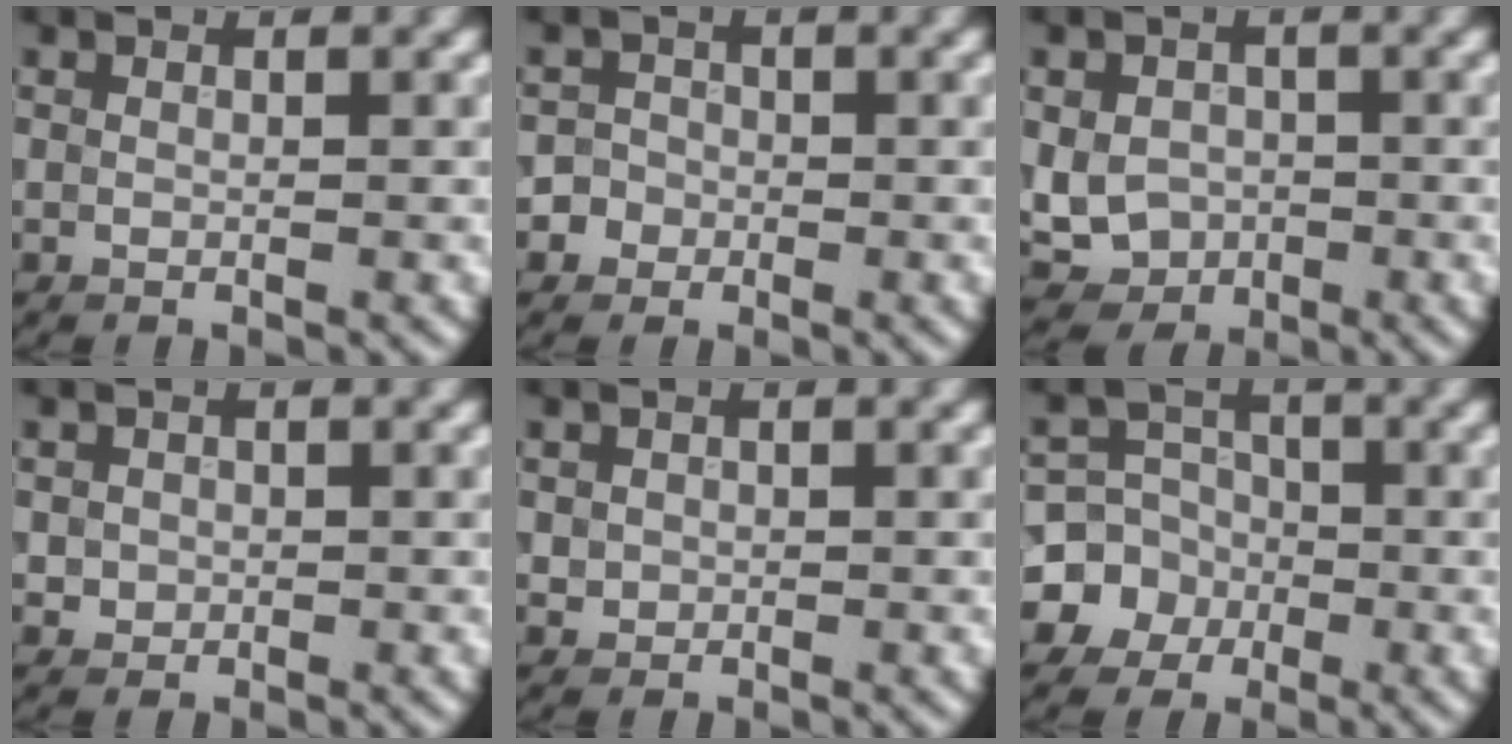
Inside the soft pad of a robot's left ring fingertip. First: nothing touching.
{"total": 2.2, "force": [-0.8, 2.0, 0.2], "torque": [0.025, 0.007, -0.021]}
{"total": 4.5, "force": [-0.7, 3.9, 2.2], "torque": [-0.032, -0.005, -0.020]}
{"total": 1.2, "force": [0.0, 1.1, 0.3], "torque": [0.003, -0.004, 0.000]}
{"total": 1.0, "force": [0.1, 0.9, 0.2], "torque": [0.002, -0.004, 0.001]}
{"total": 6.4, "force": [-1.9, 6.1, 0.8], "torque": [0.000, 0.004, -0.056]}